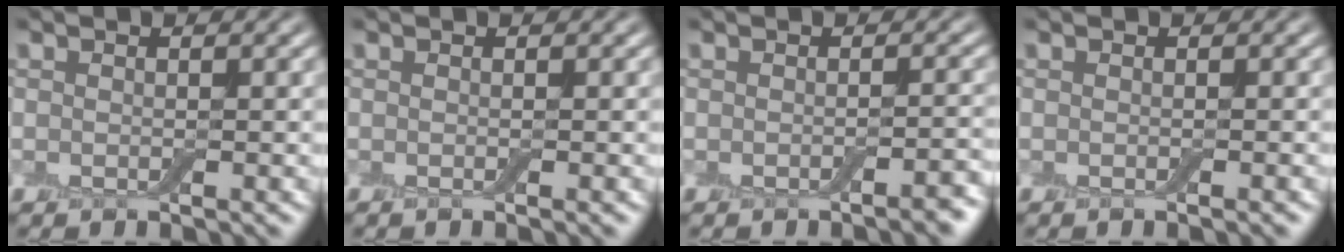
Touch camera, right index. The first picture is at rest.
{"total": 0.6, "force": [-0.3, 0.1, 0.5], "torque": [-0.005, -0.002, -0.006]}
{"total": 1.8, "force": [-1.0, 0.4, 1.4], "torque": [-0.014, 0.003, -0.017]}
{"total": 1.0, "force": [-0.4, 0.2, 0.9], "torque": [-0.008, -0.001, -0.008]}